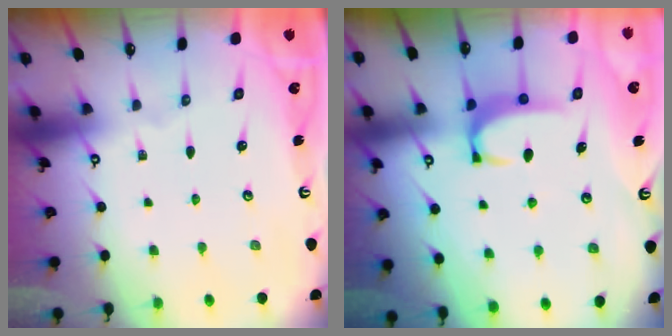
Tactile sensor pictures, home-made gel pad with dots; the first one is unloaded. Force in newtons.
{"total": 2.6, "press": 2.6, "slide": 0.5}